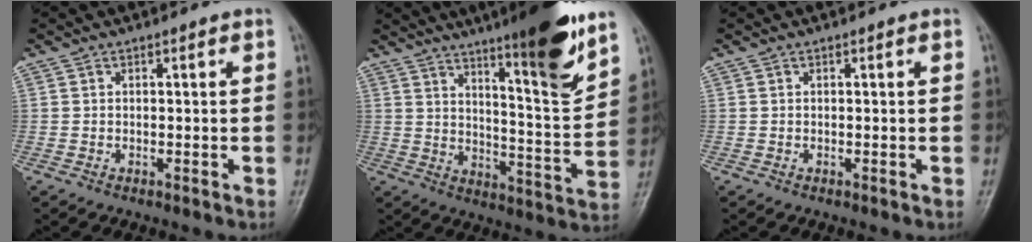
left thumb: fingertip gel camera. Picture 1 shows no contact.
{"total": 17.0, "force": [11.5, 2.0, 12.3], "torque": [-0.160, -0.074, 0.179]}
{"total": 0.0}